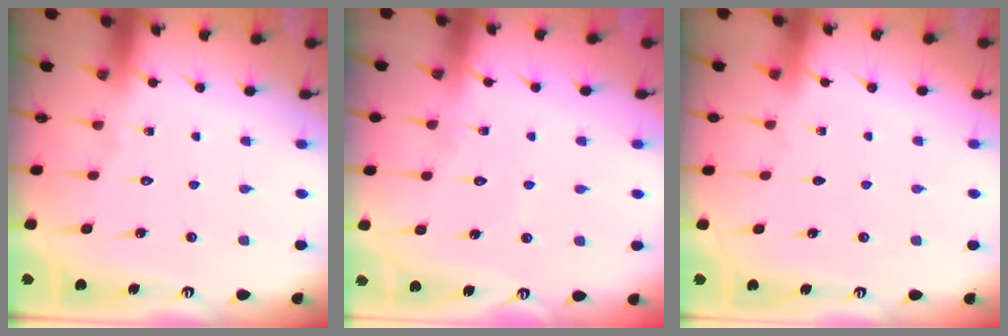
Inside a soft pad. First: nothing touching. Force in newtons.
{"total": 2.7, "press": 2.7, "slide": 0.2}
{"total": 0.5, "press": 0.2, "slide": 0.5}